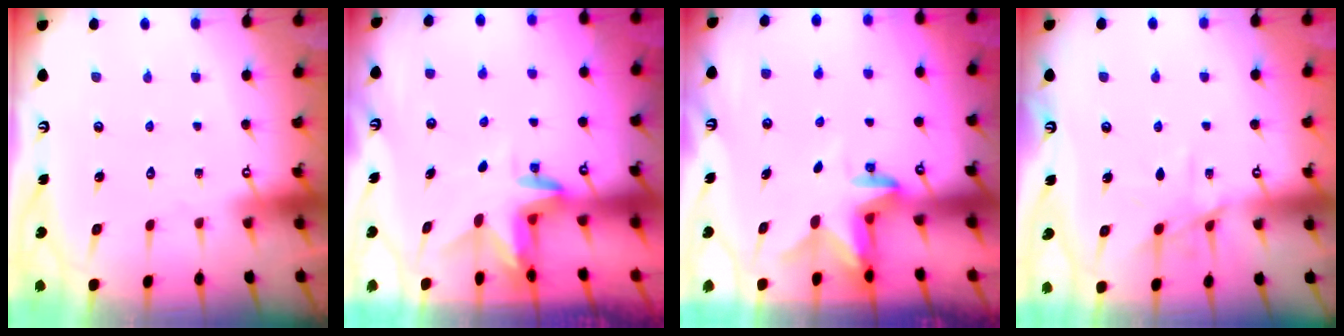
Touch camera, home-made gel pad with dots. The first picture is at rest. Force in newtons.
{"total": 2.8, "press": 2.8, "slide": 0.1}
{"total": 2.6, "press": 2.6, "slide": 0.5}
{"total": 8.2, "press": 8.2, "slide": 0.2}